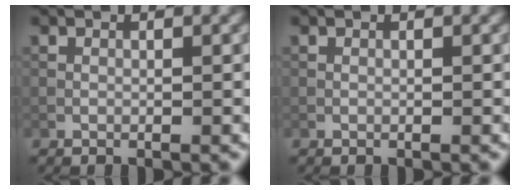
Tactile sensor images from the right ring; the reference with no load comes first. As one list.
[{"total": 0.0}]